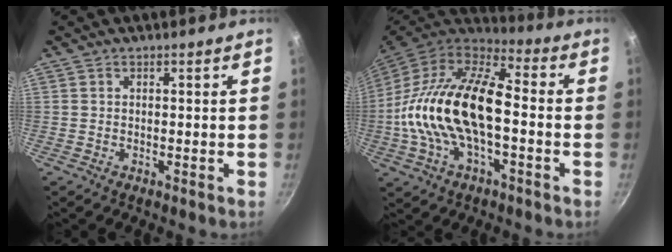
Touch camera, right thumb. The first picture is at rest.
{"total": 22.5, "force": [-2.3, 11.5, 19.2], "torque": [-0.350, 0.035, -0.051]}